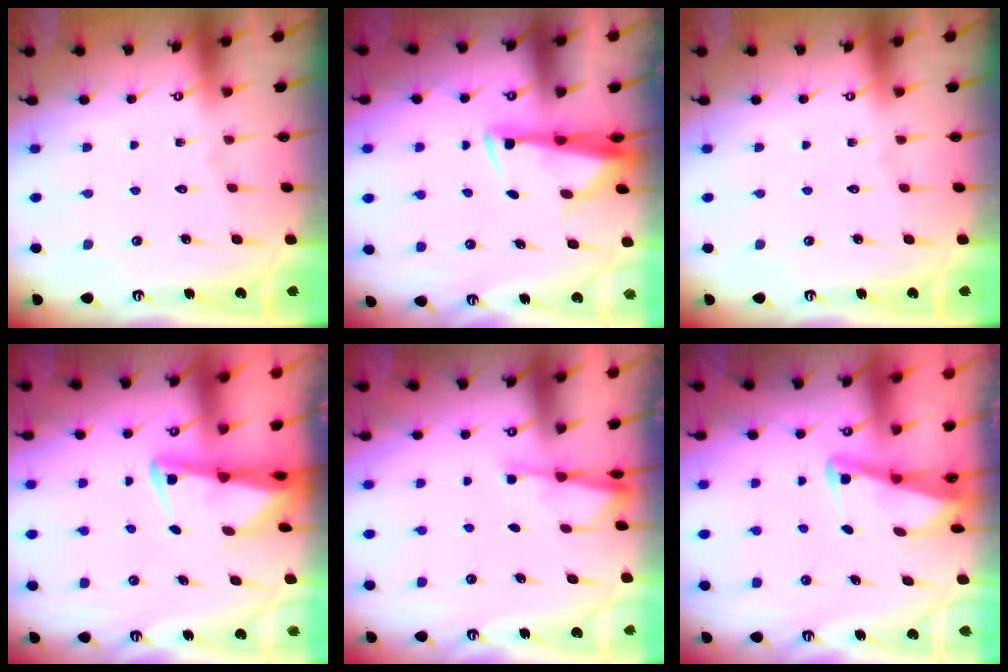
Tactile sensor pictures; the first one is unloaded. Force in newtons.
{"total": 3.3, "press": 3.2, "slide": 0.7}
{"total": 0.0}
{"total": 2.8, "press": 2.7, "slide": 0.6}
{"total": 1.9, "press": 1.9, "slide": 0.3}
{"total": 3.1, "press": 3.0, "slide": 0.4}